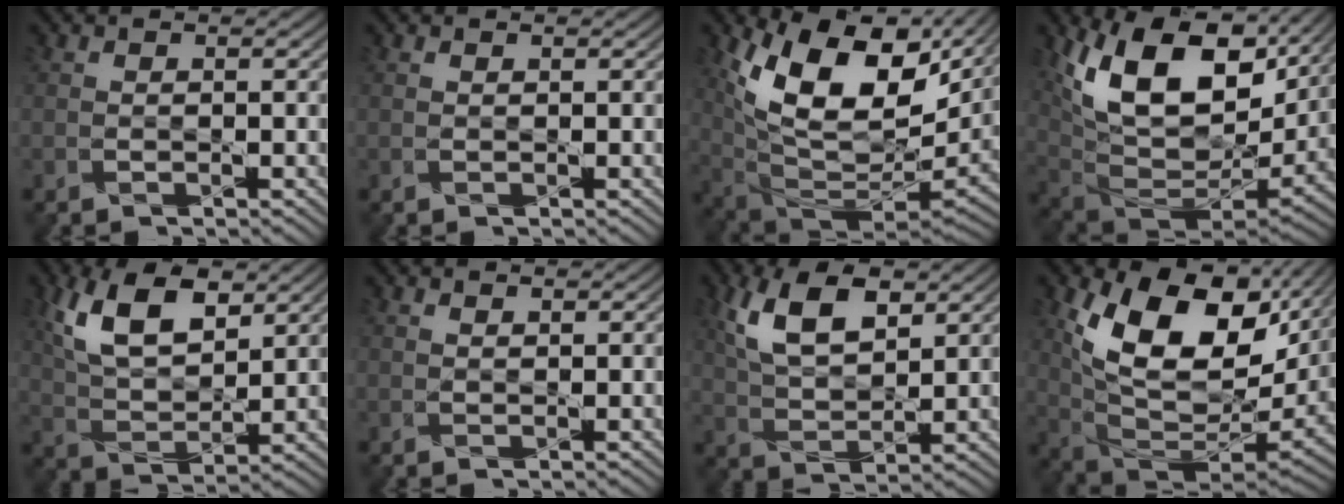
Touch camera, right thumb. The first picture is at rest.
{"total": 0.0}
{"total": 17.3, "force": [7.9, 9.2, 12.4], "torque": [-0.254, 0.014, 0.149]}
{"total": 18.4, "force": [7.8, 10.4, 13.0], "torque": [-0.255, 0.014, 0.145]}
{"total": 10.3, "force": [5.2, 5.0, 7.4], "torque": [-0.168, 0.010, 0.101]}
{"total": 0.8, "force": [0.7, 0.0, 0.2], "torque": [-0.006, 0.002, 0.013]}
{"total": 9.2, "force": [4.5, 4.4, 6.7], "torque": [-0.152, 0.010, 0.085]}
{"total": 17.5, "force": [6.1, 10.1, 12.9], "torque": [-0.240, -0.001, 0.116]}